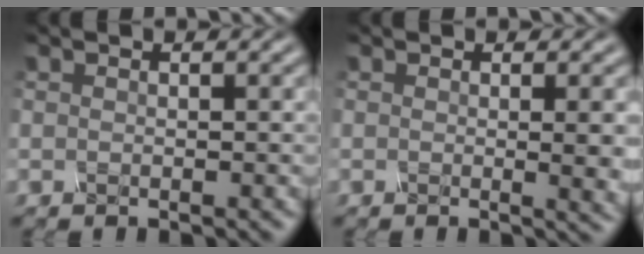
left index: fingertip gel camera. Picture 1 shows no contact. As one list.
[{"total": 3.1, "force": [0.1, 0.9, 3.0], "torque": [-0.031, -0.002, 0.000]}]